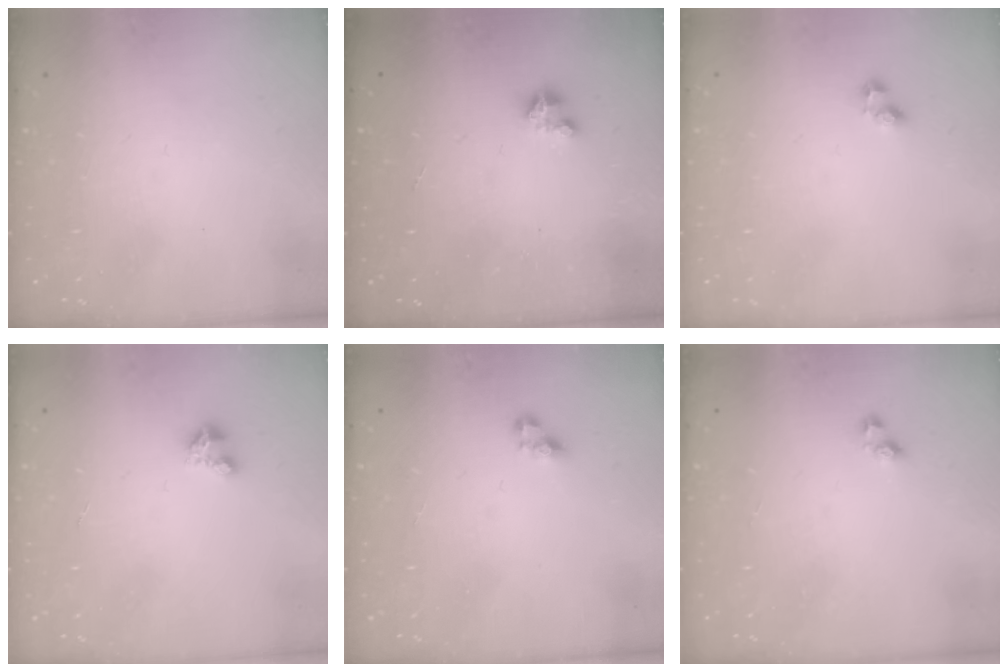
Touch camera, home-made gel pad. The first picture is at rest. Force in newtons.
{"total": 2.3, "press": 2.3, "slide": 0.2}
{"total": 2.9, "press": 2.6, "slide": 1.3}
{"total": 2.8, "press": 2.8, "slide": 0.3}
{"total": 3.7, "press": 3.7, "slide": 0.5}
{"total": 2.4, "press": 2.1, "slide": 1.2}